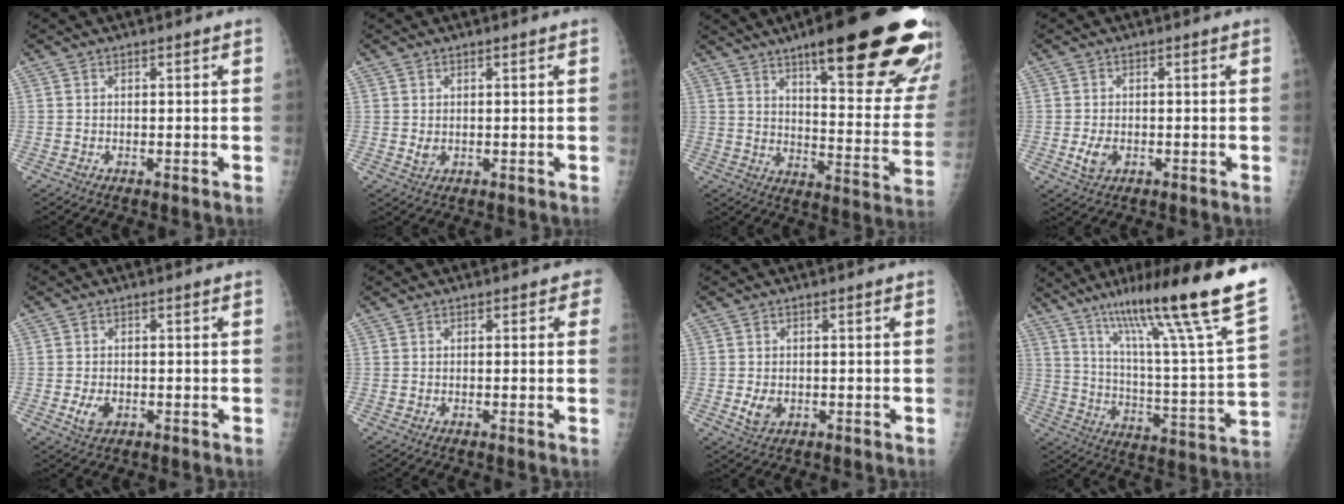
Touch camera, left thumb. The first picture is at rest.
{"total": 1.9, "force": [0.7, 1.0, 1.4], "torque": [-0.020, -0.007, 0.016]}
{"total": 30.1, "force": [18.1, 6.6, 23.1], "torque": [-0.234, -0.063, 0.254]}
{"total": 3.0, "force": [-0.6, 2.0, 2.2], "torque": [-0.042, -0.004, -0.008]}
{"total": 3.0, "force": [-0.8, 1.9, 2.1], "torque": [-0.039, -0.002, -0.010]}
{"total": 1.5, "force": [0.6, 1.0, 1.0], "torque": [0.012, 0.002, -0.001]}
{"total": 2.9, "force": [-0.4, 2.1, 2.0], "torque": [-0.034, -0.004, -0.001]}
{"total": 28.6, "force": [19.3, 1.6, 21.1], "torque": [-0.315, -0.084, 0.297]}